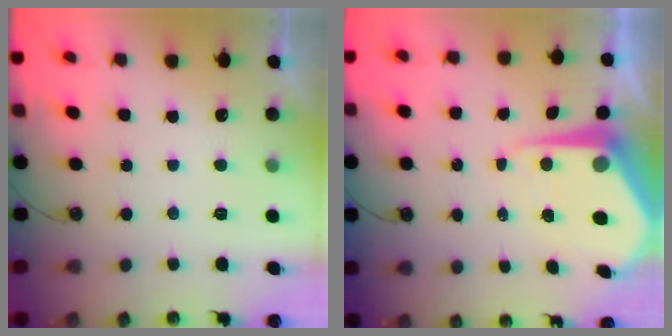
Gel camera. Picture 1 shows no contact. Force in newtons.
{"total": 10.2, "press": 10.2, "slide": 1.0}